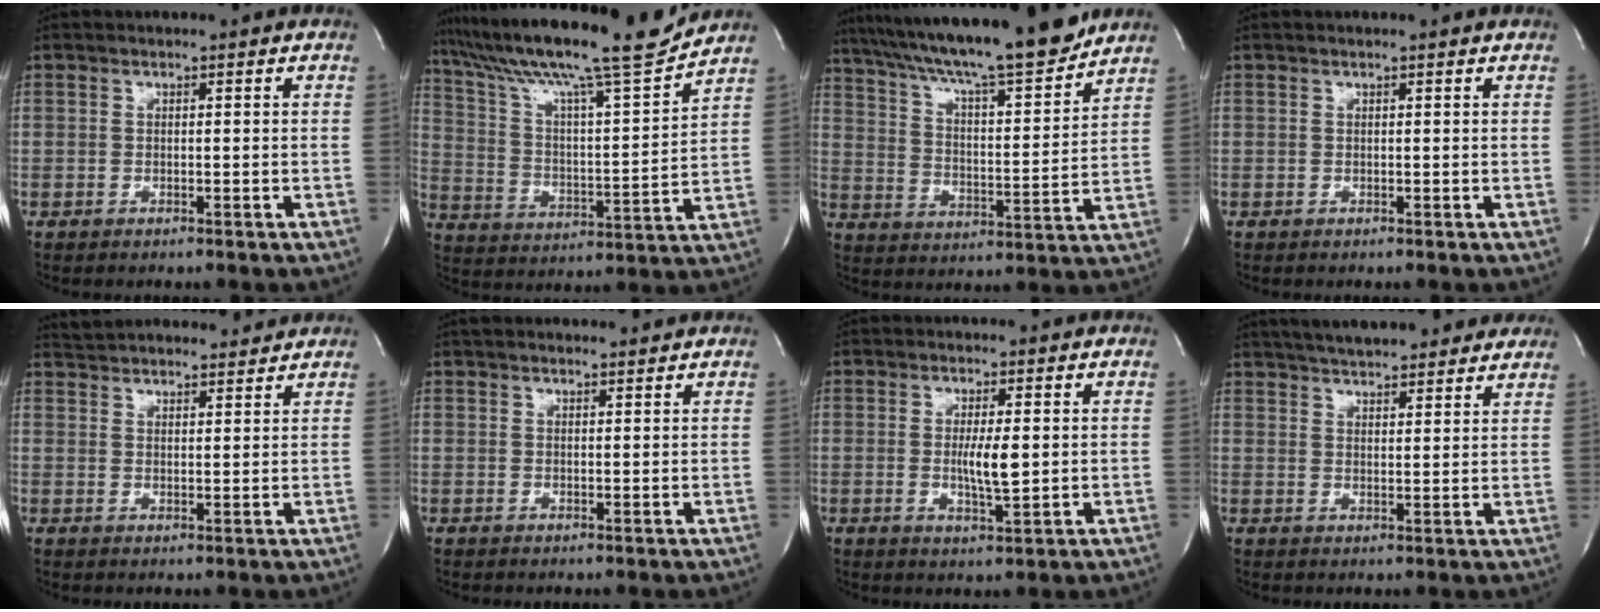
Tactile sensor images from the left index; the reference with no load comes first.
{"total": 19.9, "force": [17.1, -0.2, 10.2], "torque": [-0.182, -0.010, 0.275]}
{"total": 20.8, "force": [17.9, 1.0, 10.6], "torque": [-0.184, 0.002, 0.280]}
{"total": 0.5, "force": [0.5, -0.1, 0.2], "torque": [-0.007, 0.001, 0.009]}
{"total": 12.8, "force": [12.1, 2.5, 3.4], "torque": [-0.053, 0.028, 0.179]}
{"total": 6.2, "force": [5.7, 1.3, 2.1], "torque": [-0.029, 0.027, 0.078]}
{"total": 4.6, "force": [0.2, 0.8, 4.5], "torque": [-0.082, -0.007, 0.003]}
{"total": 17.8, "force": [15.6, 4.0, 7.5], "torque": [-0.116, 0.031, 0.211]}